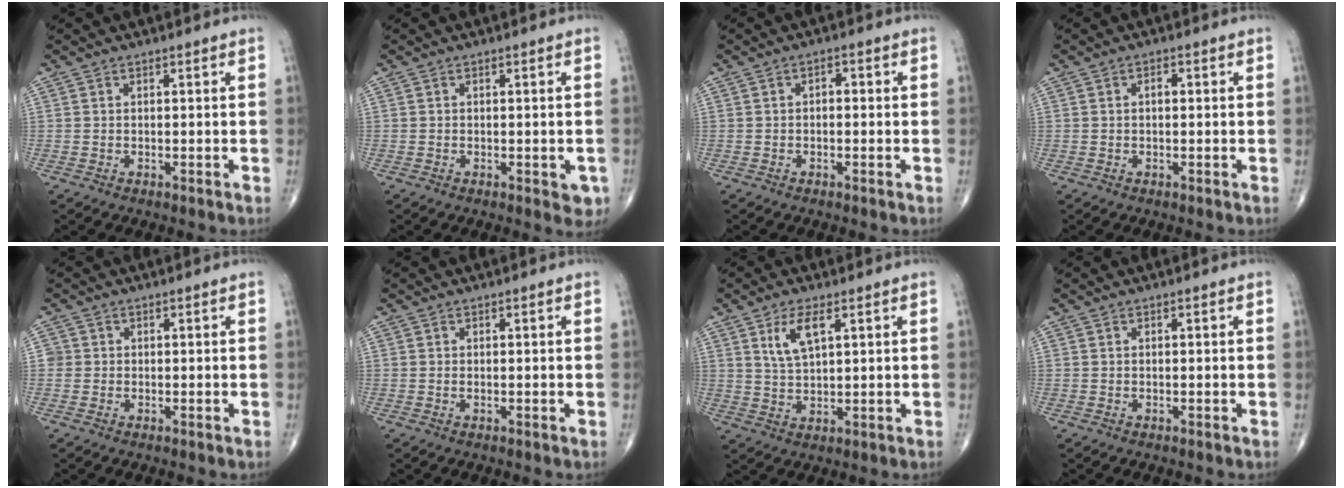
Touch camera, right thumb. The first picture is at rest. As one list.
[{"total": 2.9, "force": [-1.0, 1.5, 2.3], "torque": [-0.006, 0.000, -0.012]}, {"total": 1.6, "force": [-0.1, 1.0, 1.2], "torque": [-0.011, 0.007, -0.007]}, {"total": 1.3, "force": [0.1, 0.7, 1.1], "torque": [-0.017, 0.002, -0.001]}, {"total": 1.4, "force": [0.0, 1.4, 0.1], "torque": [0.007, 0.005, -0.003]}, {"total": 0.0}, {"total": 6.0, "force": [2.7, 2.3, 4.8], "torque": [-0.093, -0.011, 0.057]}, {"total": 0.0}]